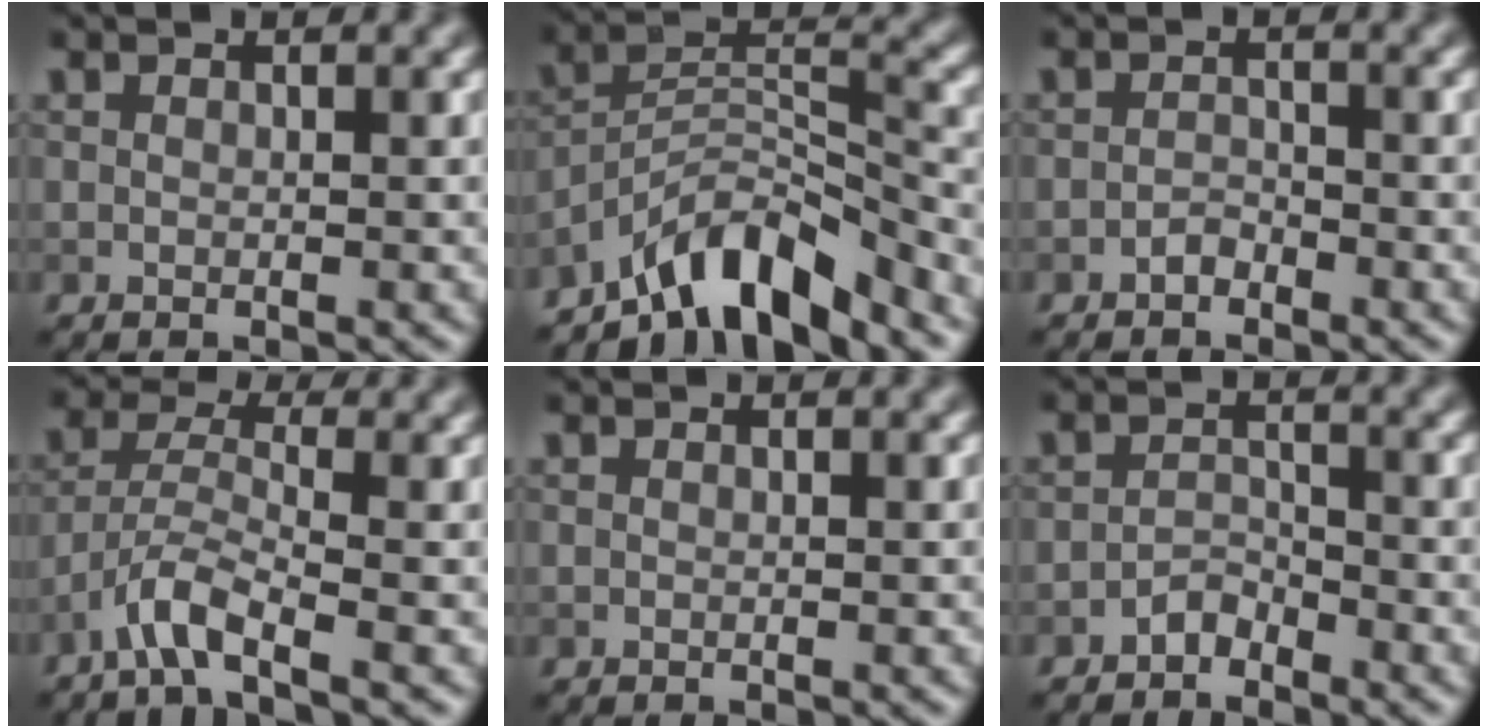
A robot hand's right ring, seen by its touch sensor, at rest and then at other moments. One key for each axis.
{"total": 7.6, "fx": -6.3, "fy": 1.9, "fz": 3.9, "tx": -0.054, "ty": 0.005, "tz": -0.122}
{"total": 1.1, "fx": -0.8, "fy": 0.6, "fz": 0.4, "tx": -0.006, "ty": 0.003, "tz": -0.017}
{"total": 3.3, "fx": -2.1, "fy": 0.7, "fz": 2.4, "tx": -0.051, "ty": 0.007, "tz": -0.053}
{"total": 0.0}
{"total": 1.6, "fx": -1.4, "fy": 0.7, "fz": 0.5, "tx": -0.006, "ty": 0.008, "tz": -0.028}